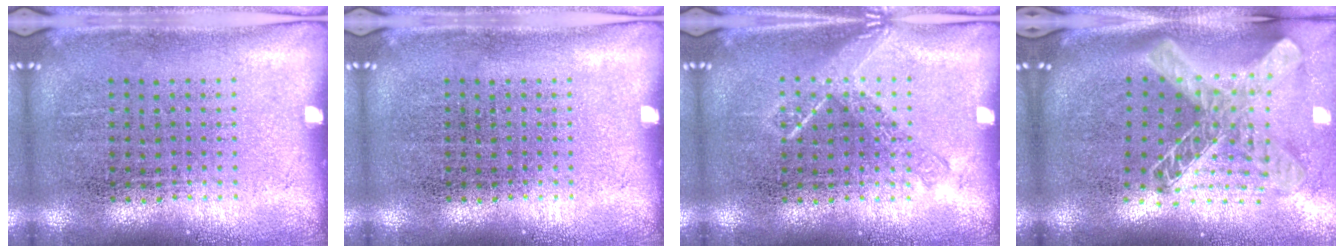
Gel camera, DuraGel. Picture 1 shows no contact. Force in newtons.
{"total": 0.0}
{"total": 1.9, "press": 1.9, "slide": 0.3}
{"total": 2.2, "press": 1.7, "slide": 1.4}